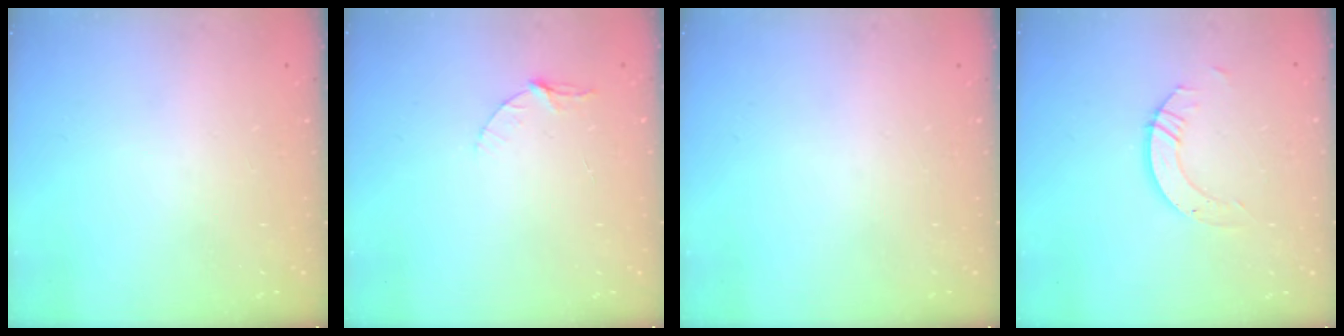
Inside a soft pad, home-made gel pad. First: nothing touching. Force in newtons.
{"total": 4.0, "press": 3.9, "slide": 0.4}
{"total": 0.0}
{"total": 5.0, "press": 5.0, "slide": 0.3}